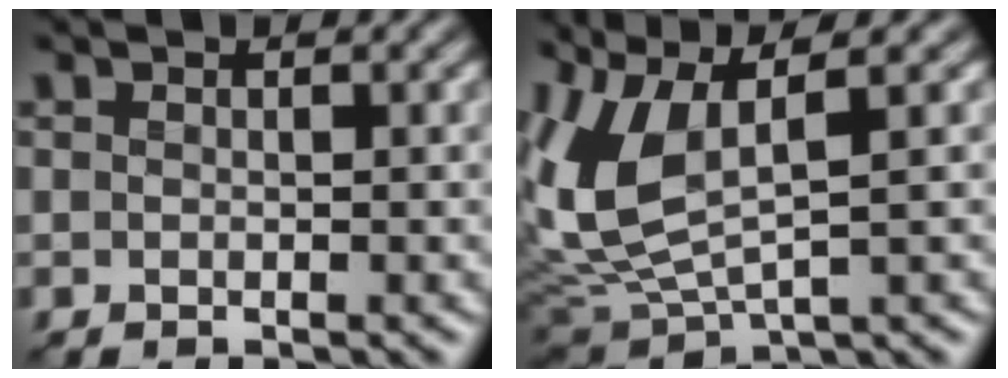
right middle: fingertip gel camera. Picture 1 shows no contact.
{"total": 7.9, "force": [2.0, 3.1, 7.0], "torque": [-0.176, 0.003, 0.040]}